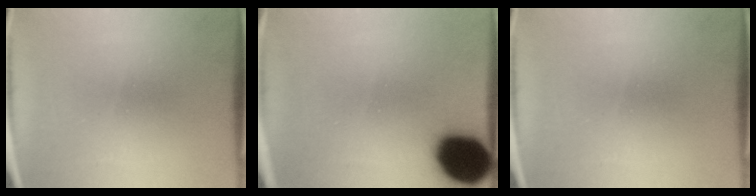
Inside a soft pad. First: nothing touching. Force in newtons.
{"total": 19.0}
{"total": 0.0}